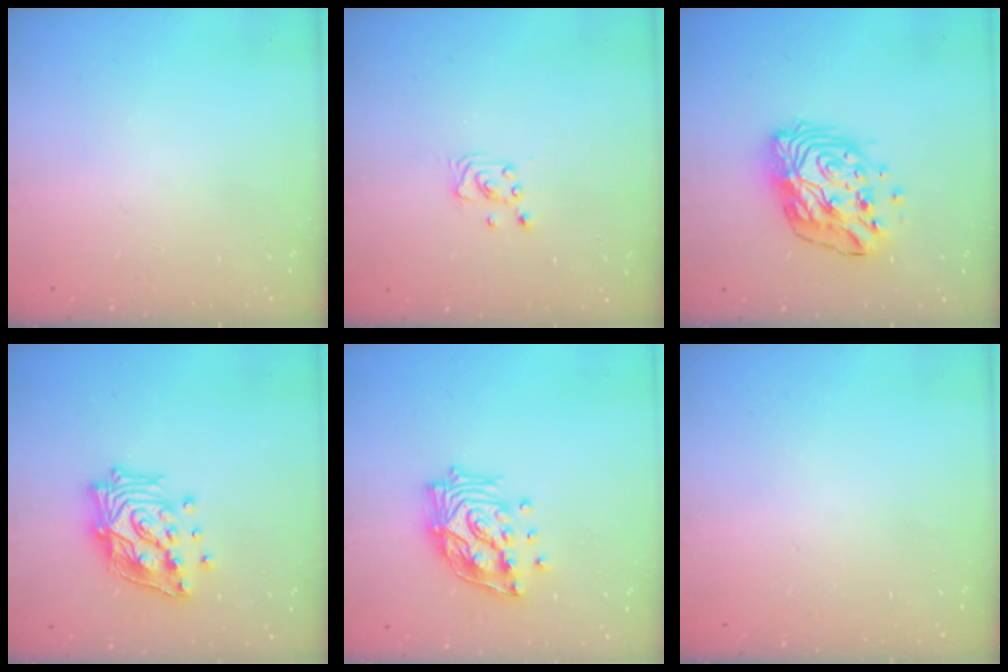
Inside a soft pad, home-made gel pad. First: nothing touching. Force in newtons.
{"total": 2.2, "press": 2.2, "slide": 0.2}
{"total": 14.9, "press": 14.8, "slide": 1.4}
{"total": 18.9, "press": 18.7, "slide": 2.6}
{"total": 14.1, "press": 14.0, "slide": 1.4}
{"total": 0.0}